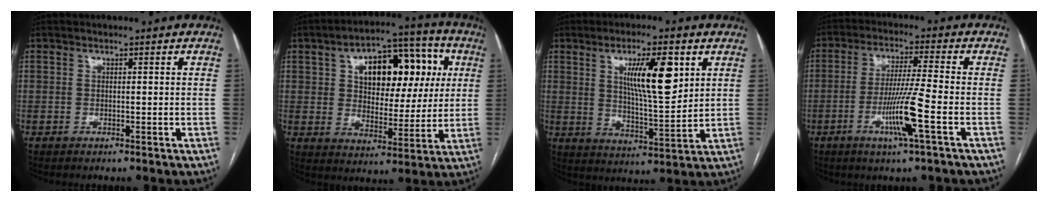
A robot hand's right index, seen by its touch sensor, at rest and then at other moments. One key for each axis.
{"total": 17.6, "fx": 5.1, "fy": 10.0, "fz": 13.5, "tx": -0.203, "ty": 0.043, "tz": 0.079}
{"total": 11.5, "fx": 4.3, "fy": 2.2, "fz": 10.4, "tx": -0.177, "ty": -0.004, "tz": 0.075}
{"total": 8.7, "fx": -3.1, "fy": -0.9, "fz": 8.1, "tx": -0.160, "ty": -0.012, "tz": -0.061}